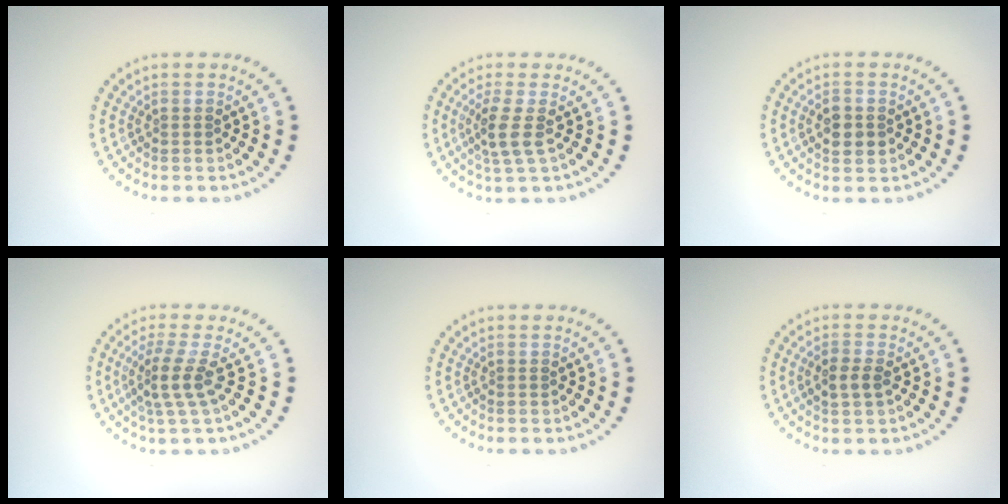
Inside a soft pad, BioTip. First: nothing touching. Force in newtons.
{"total": 2.5, "press": 1.9, "slide": 1.5}
{"total": 2.7, "press": 2.7, "slide": 0.2}
{"total": 2.9, "press": 2.0, "slide": 2.0}
{"total": 0.0}
{"total": 1.7, "press": 1.7, "slide": 0.3}